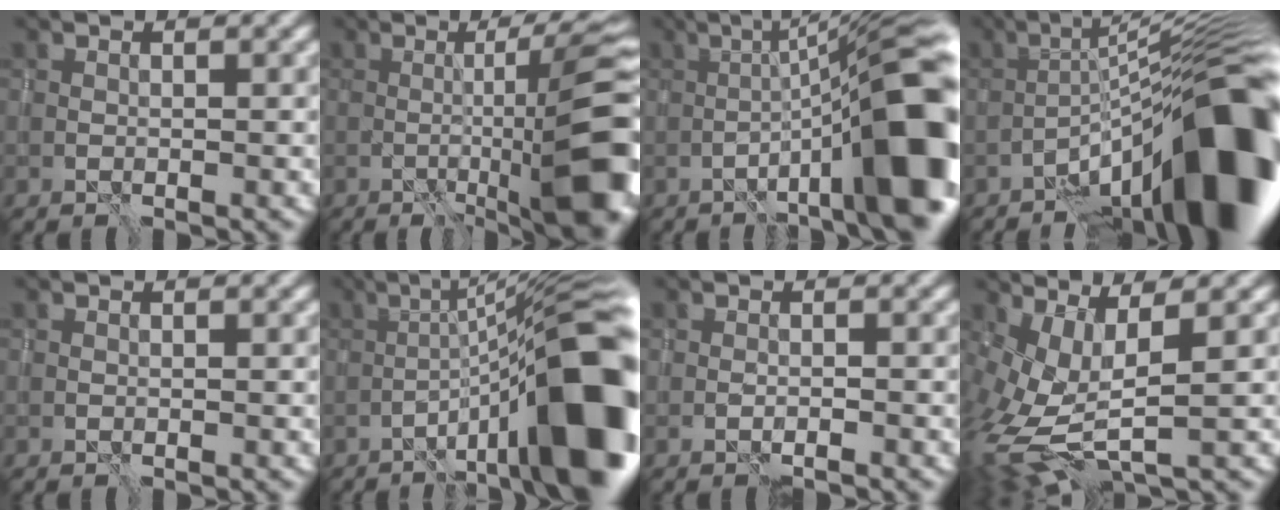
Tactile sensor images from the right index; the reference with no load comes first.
{"total": 12.6, "force": [-2.4, 2.4, 12.1], "torque": [-0.150, 0.016, -0.037]}
{"total": 14.1, "force": [-3.9, 2.8, 13.3], "torque": [-0.183, 0.031, -0.059]}
{"total": 15.9, "force": [-8.0, 3.5, 13.3], "torque": [-0.183, 0.030, -0.133]}
{"total": 0.0}
{"total": 15.9, "force": [-5.1, 3.7, 14.5], "torque": [-0.192, 0.037, -0.079]}
{"total": 0.8, "force": [-0.7, 0.1, 0.4], "torque": [-0.008, 0.003, -0.013]}
{"total": 7.8, "force": [-0.7, 3.3, 7.1], "torque": [-0.176, -0.010, -0.012]}